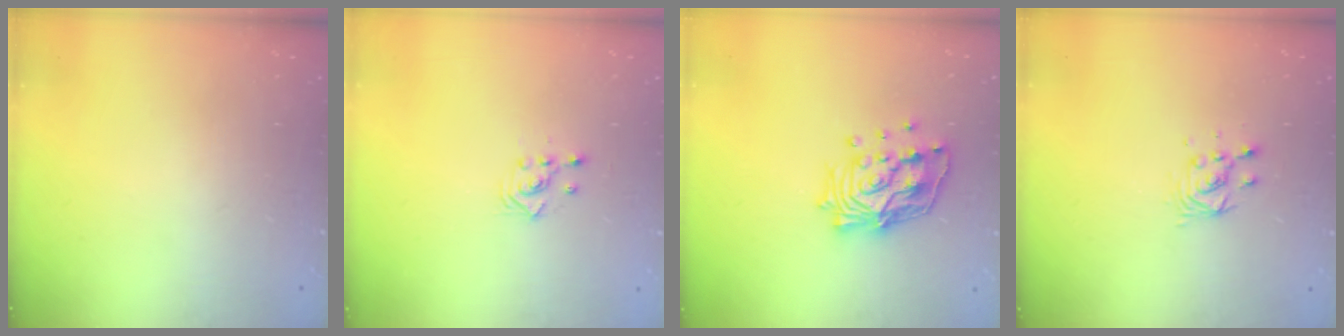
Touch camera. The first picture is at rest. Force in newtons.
{"total": 2.5, "press": 2.5, "slide": 0.3}
{"total": 16.0, "press": 15.8, "slide": 2.3}
{"total": 4.1, "press": 4.1, "slide": 0.3}